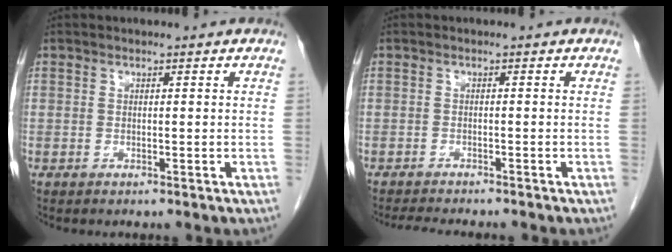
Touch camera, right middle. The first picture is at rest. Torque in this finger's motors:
{"motor_torque": [0.07, -0.05, 0.02, 0.01]}